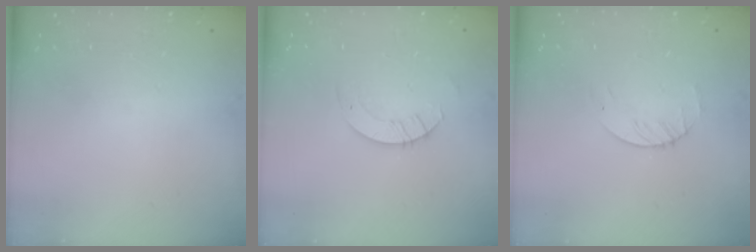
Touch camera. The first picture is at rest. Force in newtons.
{"total": 2.6, "press": 2.6, "slide": 0.2}
{"total": 3.1, "press": 3.1, "slide": 0.4}